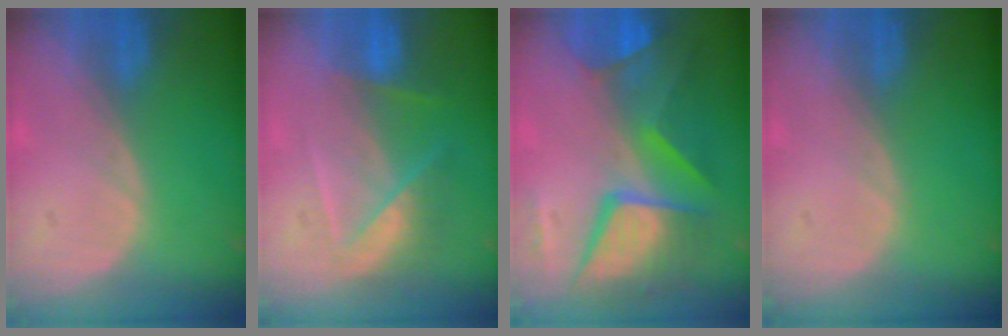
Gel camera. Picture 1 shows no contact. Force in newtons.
{"total": 7.3, "press": 6.5, "slide": 3.4}
{"total": 11.5, "press": 11.4, "slide": 1.3}
{"total": 0.0}